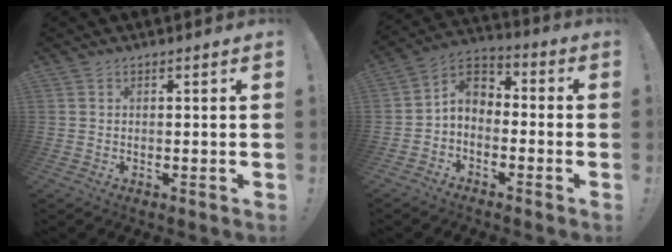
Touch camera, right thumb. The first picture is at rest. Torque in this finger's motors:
{"motor_torque": [0.88, 1.09, 0.73, -0.68, 0.03]}